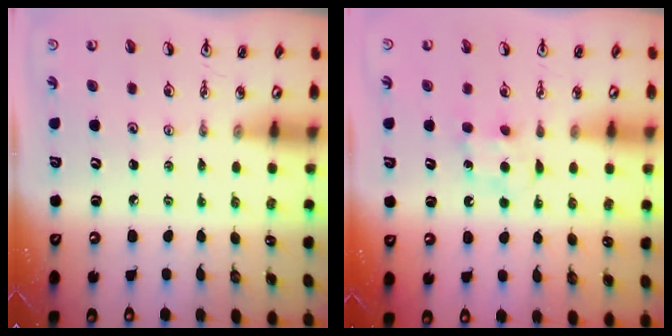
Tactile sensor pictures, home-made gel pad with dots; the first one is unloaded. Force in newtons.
{"total": 5.3, "press": 5.2, "slide": 0.7}